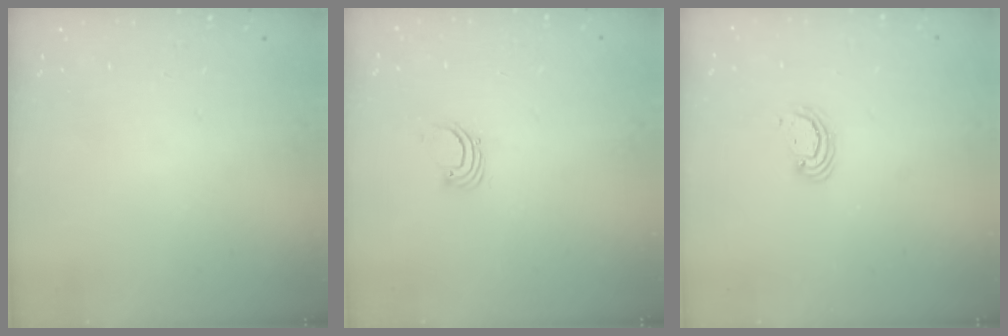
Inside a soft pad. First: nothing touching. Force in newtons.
{"total": 2.2, "press": 2.2, "slide": 0.2}
{"total": 3.2, "press": 3.1, "slide": 0.3}